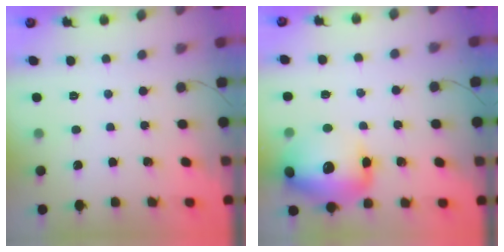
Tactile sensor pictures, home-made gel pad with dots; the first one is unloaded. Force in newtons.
{"total": 17.9, "press": 17.5, "slide": 3.4}